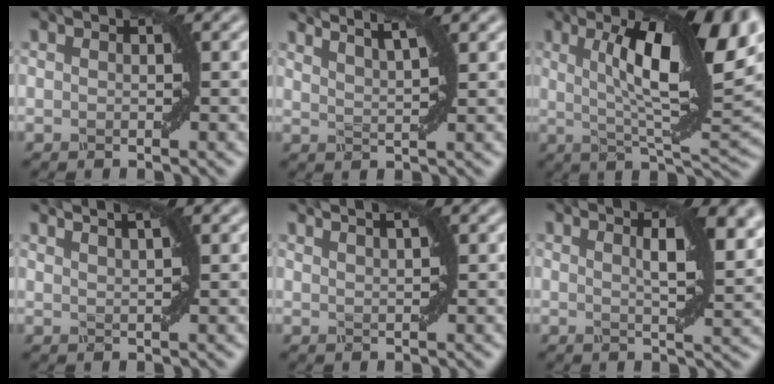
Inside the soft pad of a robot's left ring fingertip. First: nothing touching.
{"total": 5.3, "force": [4.1, 1.4, 3.2], "torque": [-0.040, 0.022, 0.035]}
{"total": 13.5, "force": [4.1, 3.1, 12.5], "torque": [-0.185, 0.011, 0.067]}
{"total": 4.0, "force": [3.0, 1.3, 2.4], "torque": [-0.020, 0.018, 0.015]}
{"total": 3.6, "force": [2.6, 1.3, 2.2], "torque": [-0.015, 0.017, 0.007]}
{"total": 5.3, "force": [1.8, 1.5, 4.7], "torque": [-0.057, 0.005, 0.024]}